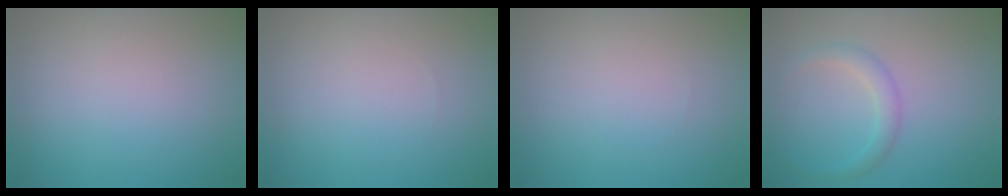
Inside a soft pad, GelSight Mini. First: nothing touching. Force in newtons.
{"total": 0.0}
{"total": 0.0}
{"total": 1.8, "press": 1.8, "slide": 0.1}